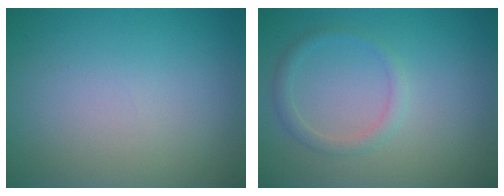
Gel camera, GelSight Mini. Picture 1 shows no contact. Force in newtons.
{"total": 1.5, "press": 1.5, "slide": 0.1}